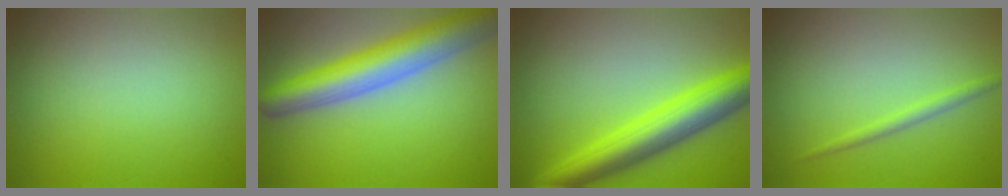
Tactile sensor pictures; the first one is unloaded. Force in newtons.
{"total": 7.8, "press": 7.8, "slide": 0.3}
{"total": 6.9, "press": 6.9, "slide": 0.2}
{"total": 1.2, "press": 1.2, "slide": 0.1}